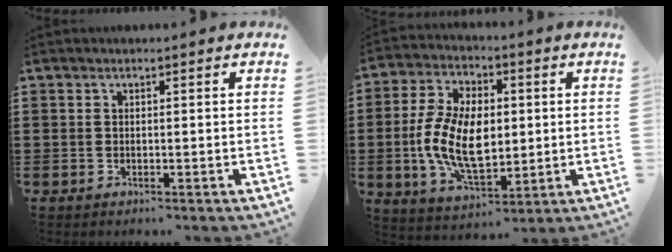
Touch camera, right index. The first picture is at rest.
{"total": 12.2, "force": [-0.5, 6.9, 10.0], "torque": [-0.210, 0.002, -0.011]}